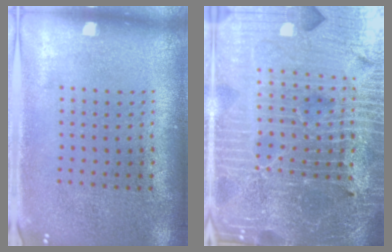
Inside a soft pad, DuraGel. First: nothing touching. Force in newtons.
{"total": 7.0, "press": 6.2, "slide": 3.4}